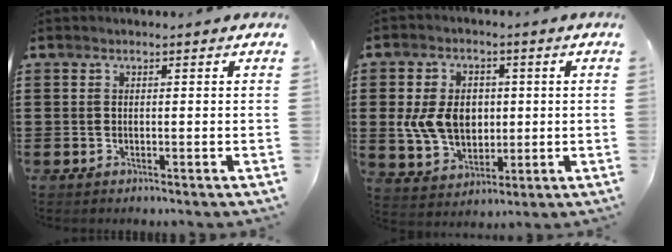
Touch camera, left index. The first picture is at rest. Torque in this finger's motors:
{"motor_torque": [1.32, 0.82, 0.64, 0.20]}